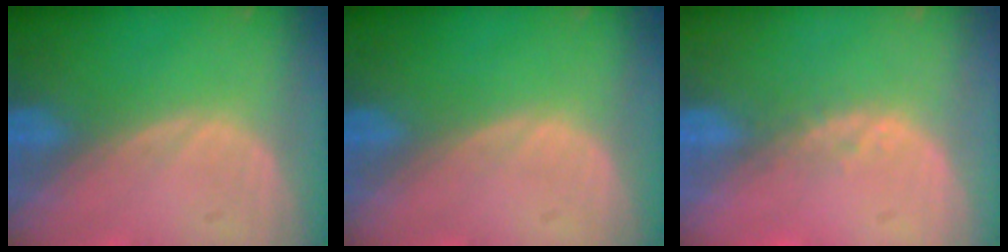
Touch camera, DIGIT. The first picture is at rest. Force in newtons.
{"total": 0.0}
{"total": 1.8, "press": 1.5, "slide": 1.0}